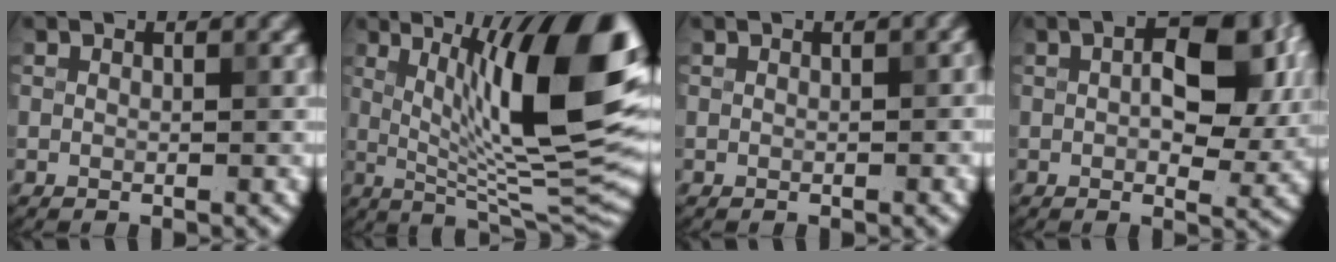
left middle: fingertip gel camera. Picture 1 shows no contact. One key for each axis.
{"total": 13.5, "fx": 3.3, "fy": 2.9, "fz": 12.7, "tx": -0.177, "ty": 0.002, "tz": 0.058}
{"total": 0.7, "fx": 0.0, "fy": 0.5, "fz": 0.5, "tx": -0.004, "ty": 0.003, "tz": 0.003}
{"total": 7.6, "fx": 1.7, "fy": 4.0, "fz": 6.2, "tx": -0.077, "ty": 0.008, "tz": 0.027}